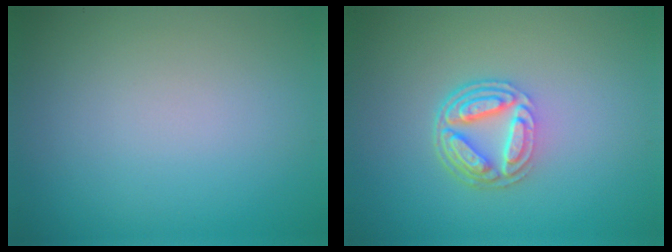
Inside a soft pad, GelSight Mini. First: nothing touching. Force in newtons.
{"total": 4.4, "press": 3.3, "slide": 2.9}